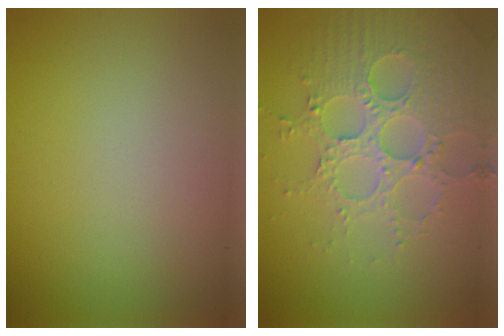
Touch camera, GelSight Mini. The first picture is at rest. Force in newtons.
{"total": 4.9, "press": 4.4, "slide": 2.1}